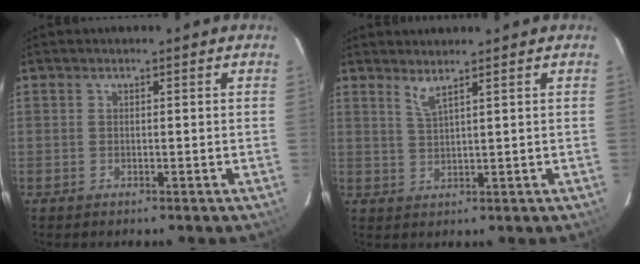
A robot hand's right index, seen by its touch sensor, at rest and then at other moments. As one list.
[{"total": 2.3, "force": [1.8, -0.5, 1.5], "torque": [-0.032, -0.007, 0.033]}]